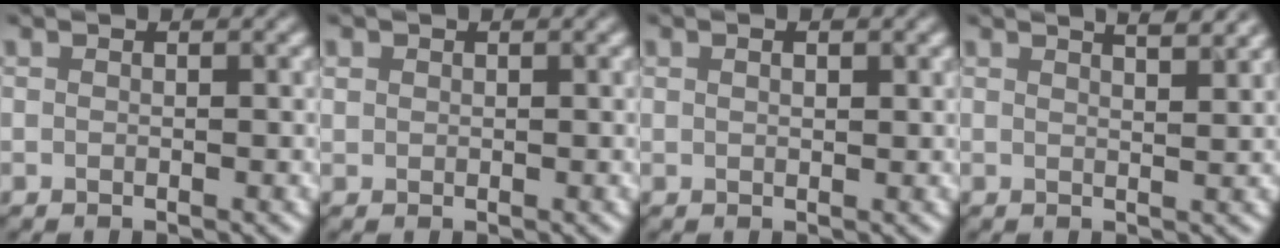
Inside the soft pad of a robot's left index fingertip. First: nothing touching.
{"total": 0.8, "force": [0.4, 0.7, 0.1], "torque": [-0.001, 0.000, 0.008]}
{"total": 1.2, "force": [0.7, 0.5, 0.9], "torque": [-0.016, 0.001, 0.013]}
{"total": 4.4, "force": [3.3, 1.5, 2.5], "torque": [0.000, 0.023, 0.014]}